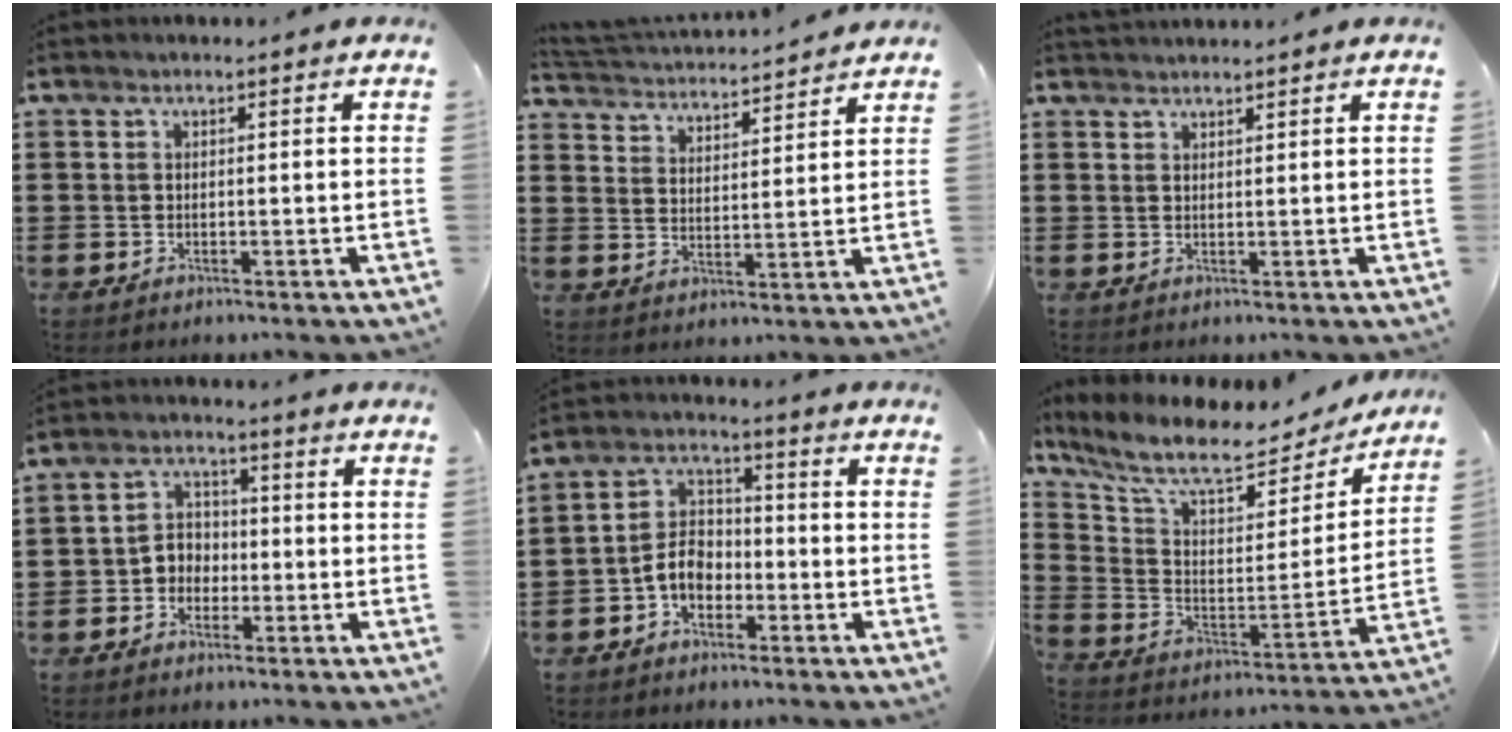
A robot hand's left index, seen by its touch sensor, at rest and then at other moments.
{"total": 3.3, "force": [3.3, -0.1, -0.1], "torque": [-0.020, -0.028, 0.053]}
{"total": 1.3, "force": [1.3, 0.0, 0.1], "torque": [-0.003, 0.000, 0.026]}
{"total": 3.8, "force": [-1.9, 3.1, 1.3], "torque": [-0.035, 0.010, -0.043]}
{"total": 5.7, "force": [-2.6, 3.8, 3.3], "torque": [-0.083, 0.009, -0.056]}
{"total": 9.8, "force": [7.7, 2.7, 5.5], "torque": [-0.140, -0.043, 0.130]}